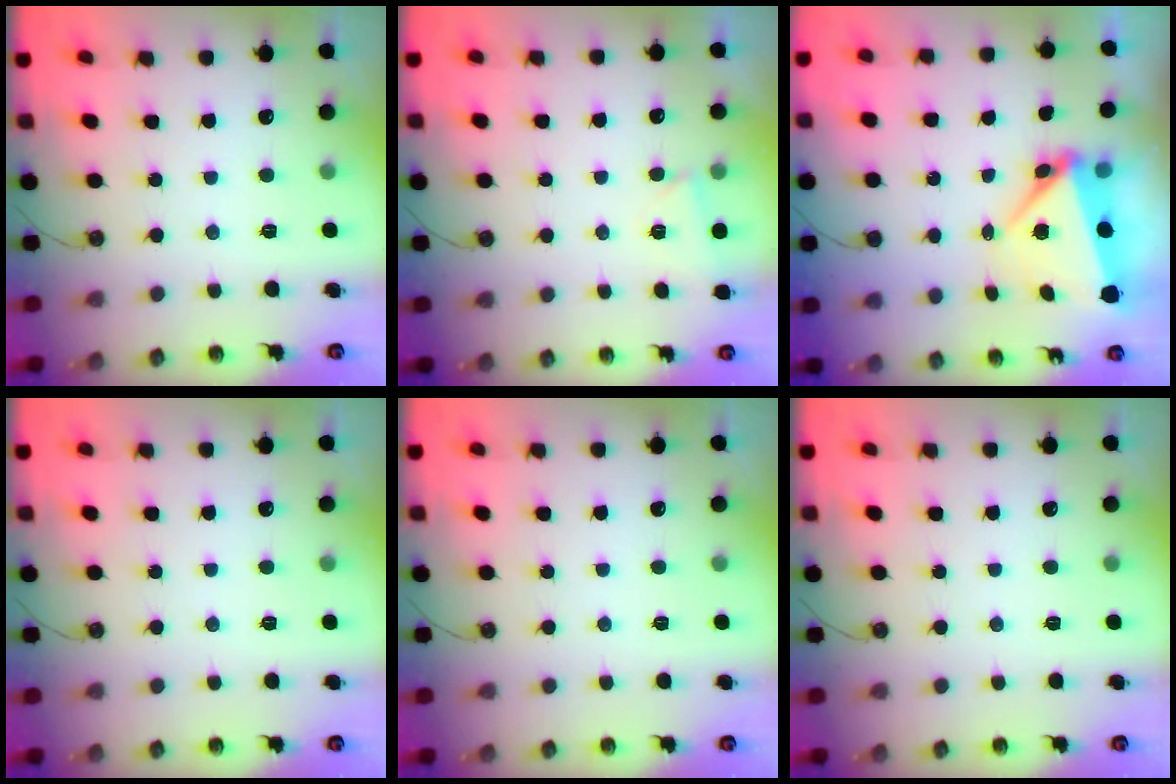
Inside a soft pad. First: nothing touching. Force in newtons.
{"total": 2.7, "press": 2.4, "slide": 1.2}
{"total": 6.7, "press": 6.7, "slide": 0.5}
{"total": 0.0}
{"total": 0.0}
{"total": 0.0}